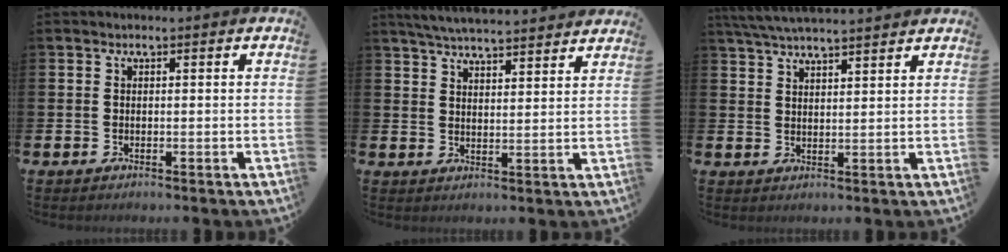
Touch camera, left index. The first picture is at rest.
{"total": 5.3, "force": [5.3, 0.0, 0.8], "torque": [-0.032, -0.027, 0.095]}
{"total": 4.8, "force": [4.6, 0.1, 1.2], "torque": [-0.039, -0.016, 0.084]}